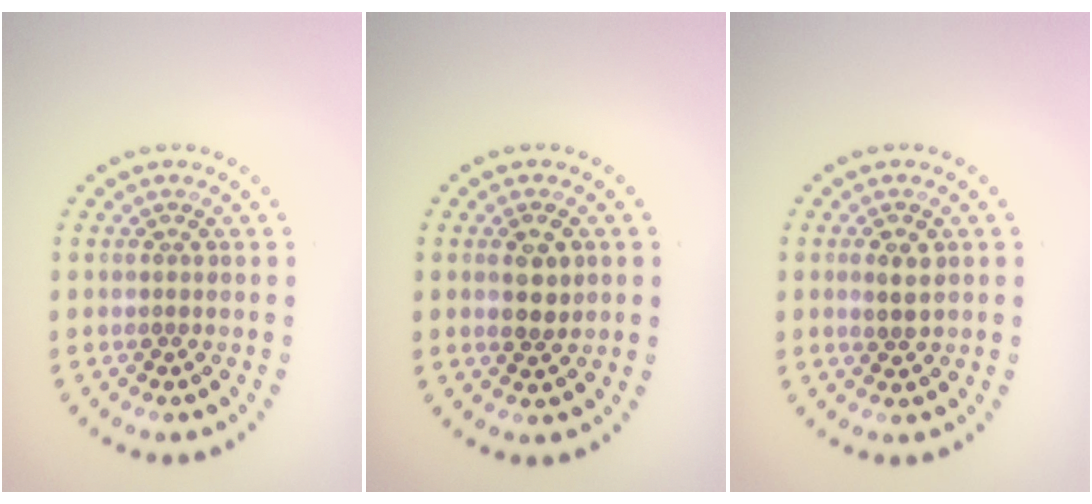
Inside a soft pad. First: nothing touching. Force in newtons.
{"total": 2.4, "press": 2.4, "slide": 0.4}
{"total": 1.9, "press": 1.8, "slide": 0.4}